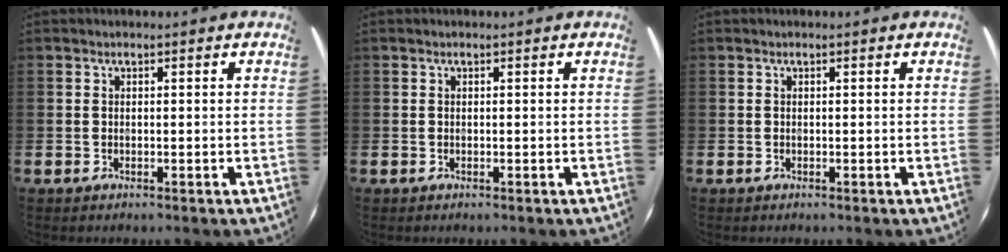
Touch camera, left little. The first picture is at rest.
{"total": 0.0}
{"total": 0.0}